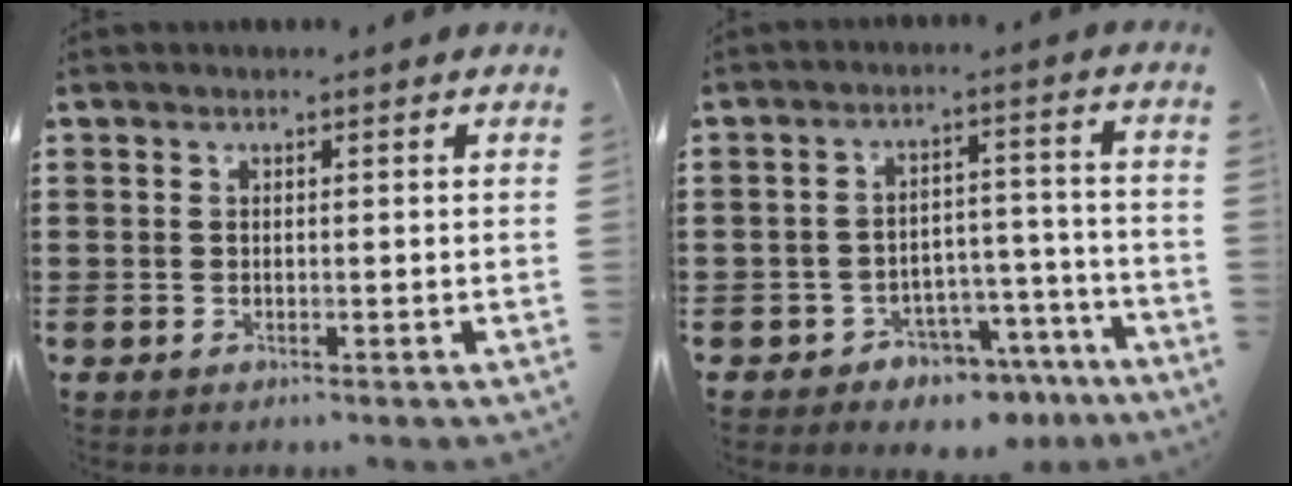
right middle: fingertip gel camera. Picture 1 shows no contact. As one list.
[{"total": 5.0, "force": [-4.6, 1.8, 0.7], "torque": [-0.018, 0.020, -0.092]}]